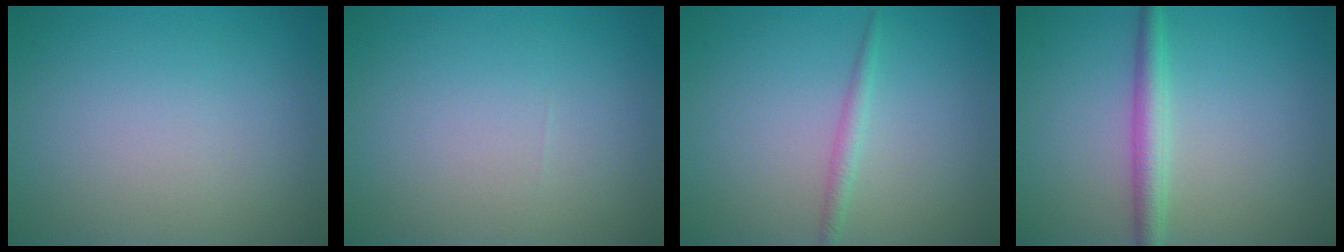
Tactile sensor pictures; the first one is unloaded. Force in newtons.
{"total": 0.0}
{"total": 1.3, "press": 1.3, "slide": 0.0}
{"total": 2.7, "press": 2.7, "slide": 0.0}